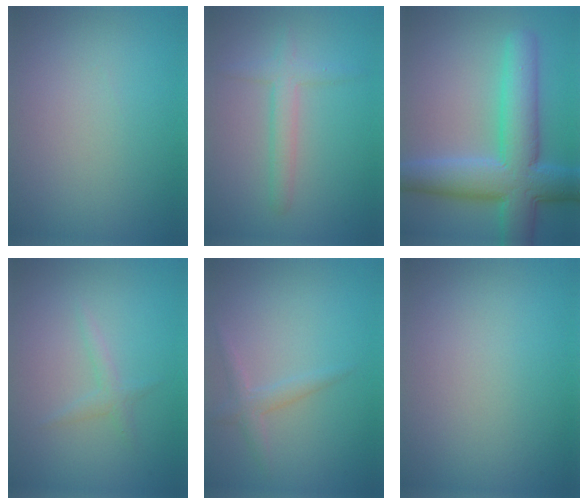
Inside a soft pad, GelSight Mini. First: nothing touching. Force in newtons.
{"total": 2.4, "press": 2.4, "slide": 0.1}
{"total": 9.0, "press": 9.0, "slide": 0.4}
{"total": 1.2, "press": 1.2, "slide": 0.1}
{"total": 1.4, "press": 1.4, "slide": 0.0}
{"total": 0.0}